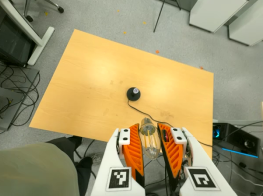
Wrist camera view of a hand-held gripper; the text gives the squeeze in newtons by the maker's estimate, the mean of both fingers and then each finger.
{"total": 19.3, "left": 20.7, "right": 18.0}